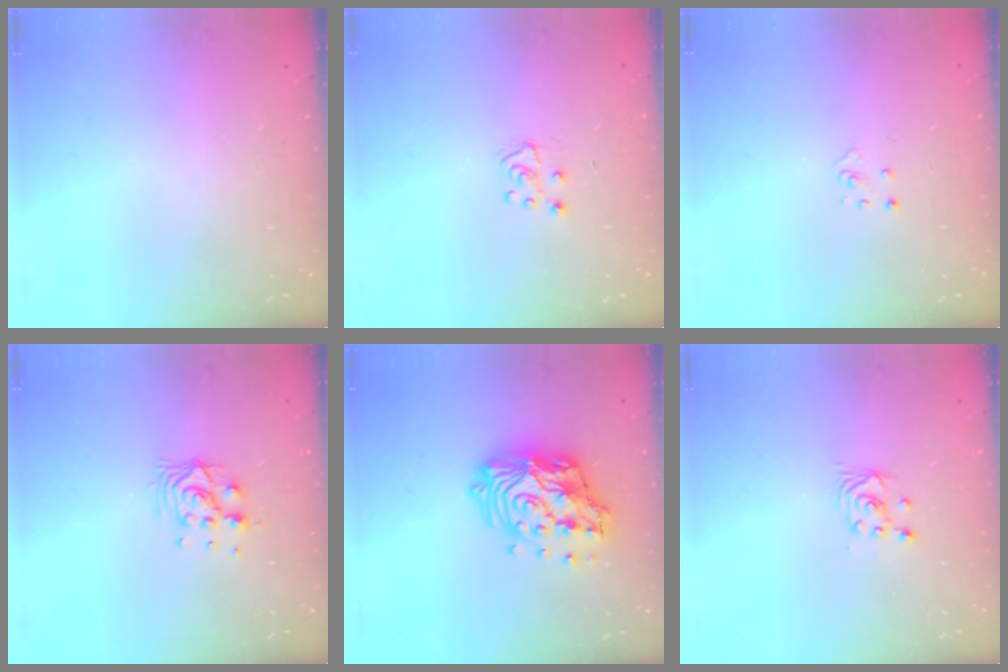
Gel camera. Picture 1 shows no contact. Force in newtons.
{"total": 5.1, "press": 5.0, "slide": 0.6}
{"total": 2.8, "press": 2.8, "slide": 0.3}
{"total": 8.4, "press": 8.4, "slide": 0.6}
{"total": 17.2, "press": 17.1, "slide": 1.6}
{"total": 2.2, "press": 2.2, "slide": 0.2}